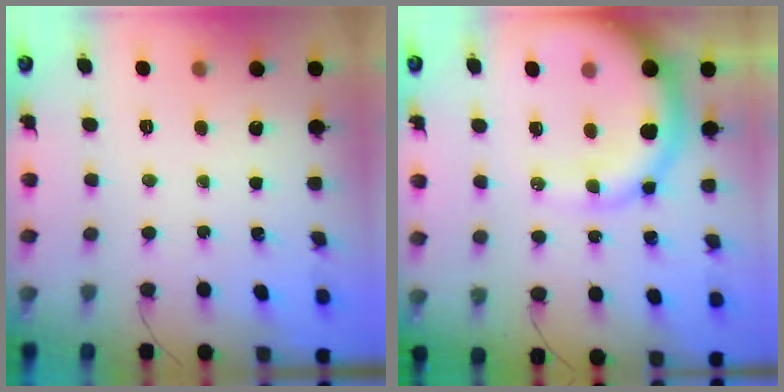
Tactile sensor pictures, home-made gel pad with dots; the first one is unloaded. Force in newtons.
{"total": 15.7, "press": 15.1, "slide": 4.4}